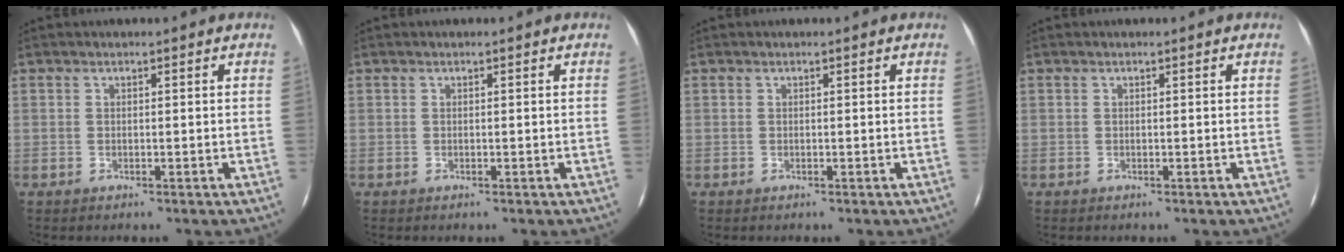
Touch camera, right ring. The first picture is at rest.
{"total": 0.0}
{"total": 0.0}
{"total": 0.0}